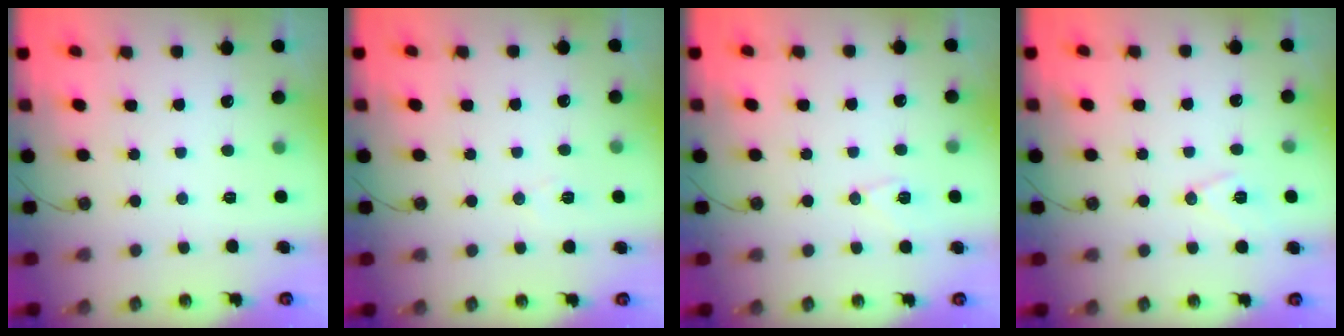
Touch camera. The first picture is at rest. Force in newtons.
{"total": 6.6, "press": 4.8, "slide": 4.6}
{"total": 7.2, "press": 7.2, "slide": 0.1}
{"total": 8.6, "press": 7.8, "slide": 3.6}